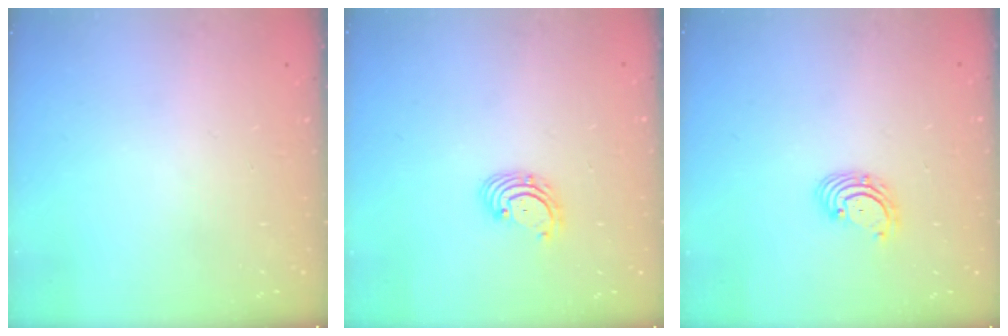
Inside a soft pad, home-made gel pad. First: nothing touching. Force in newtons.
{"total": 2.9, "press": 2.9, "slide": 0.3}
{"total": 2.9, "press": 2.9, "slide": 0.3}